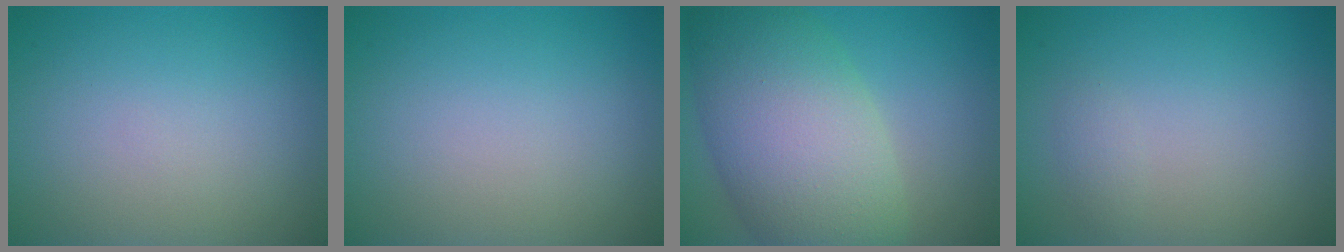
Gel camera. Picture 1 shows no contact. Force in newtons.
{"total": 0.0}
{"total": 10.9, "press": 10.9, "slide": 0.7}
{"total": 0.7, "press": 0.7, "slide": 0.1}